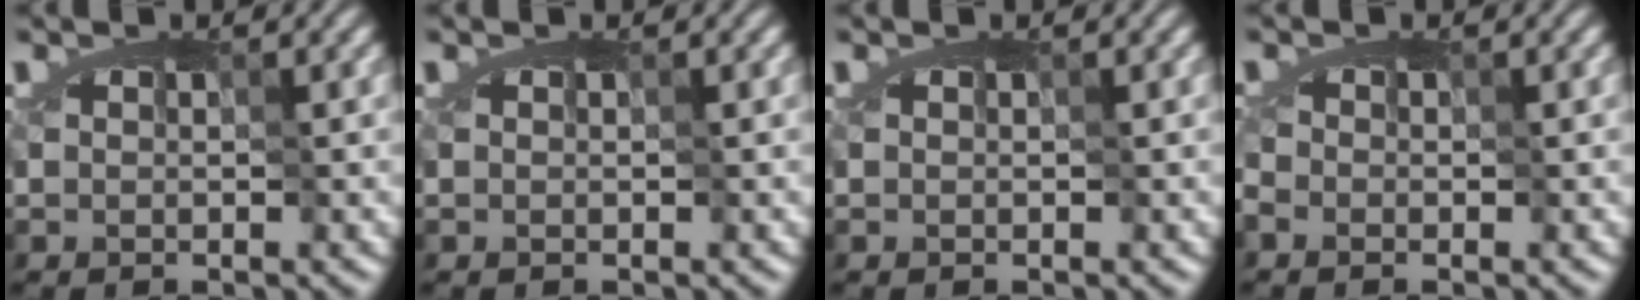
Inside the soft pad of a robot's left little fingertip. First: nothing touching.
{"total": 0.0}
{"total": 0.0}
{"total": 1.1, "force": [0.2, 0.9, 0.6], "torque": [-0.016, 0.001, 0.001]}